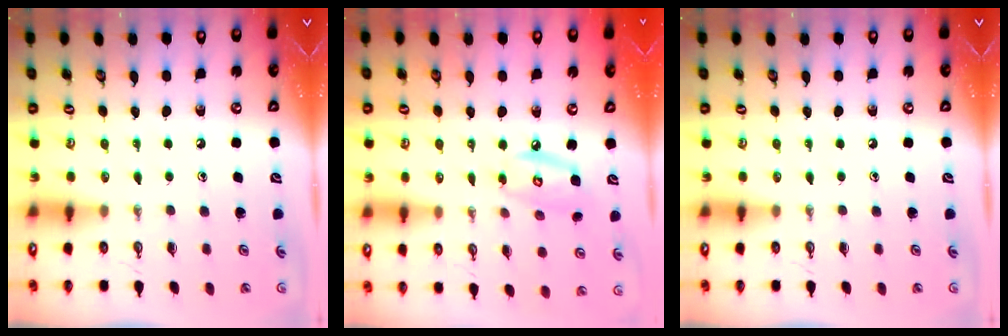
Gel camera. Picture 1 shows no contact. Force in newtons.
{"total": 8.5, "press": 8.5, "slide": 0.7}
{"total": 0.0}